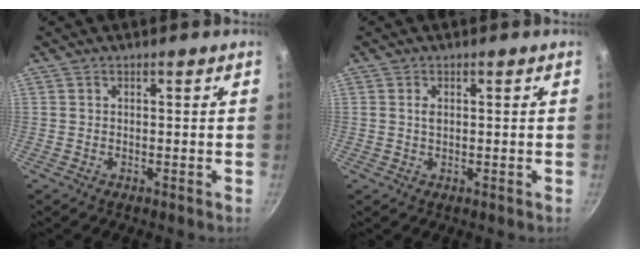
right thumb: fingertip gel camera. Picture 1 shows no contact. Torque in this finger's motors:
{"motor_torque": [0.08, 0.46, 0.68, -0.06, 0.04]}